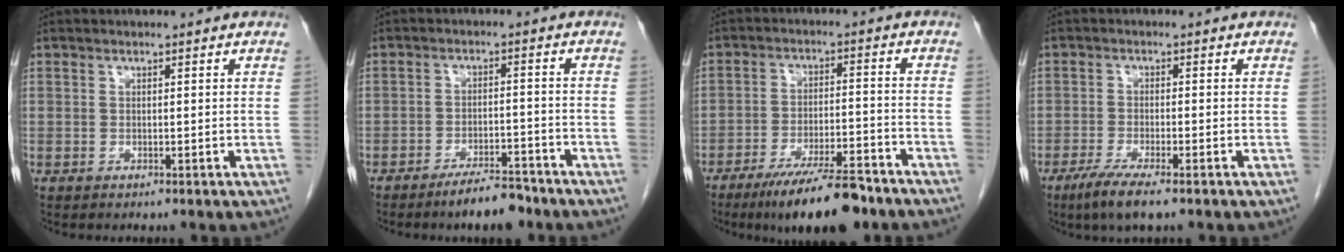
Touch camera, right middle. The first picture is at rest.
{"total": 5.8, "force": [-4.7, 1.1, 3.1], "torque": [-0.053, -0.004, -0.078]}
{"total": 12.1, "force": [-8.9, 1.3, 8.1], "torque": [-0.135, -0.025, -0.148]}
{"total": 5.4, "force": [-3.6, 0.4, 4.0], "torque": [-0.083, -0.016, -0.064]}